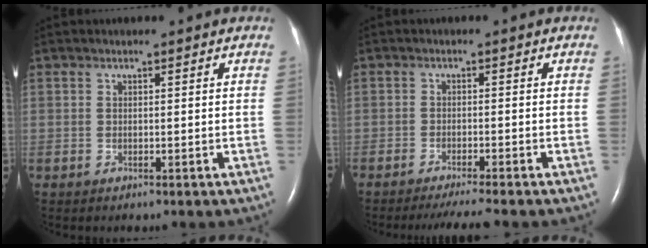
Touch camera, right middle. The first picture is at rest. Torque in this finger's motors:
{"motor_torque": [0.04, -0.06, 0.08, 0.04]}